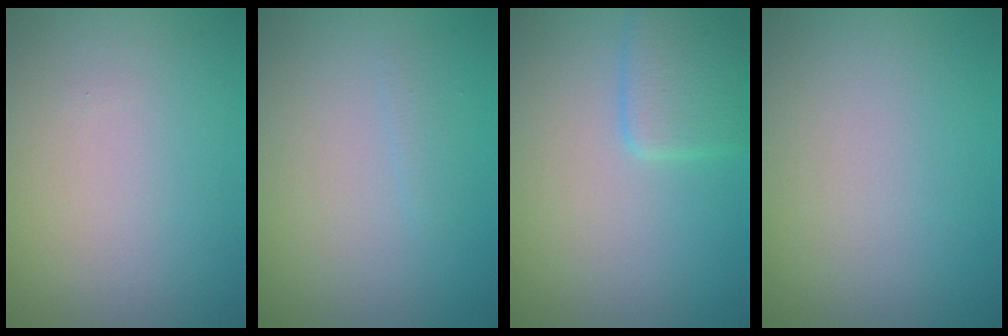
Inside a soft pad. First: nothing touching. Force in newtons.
{"total": 0.6, "press": 0.6, "slide": 0.1}
{"total": 2.9, "press": 2.9, "slide": 0.2}
{"total": 0.0}